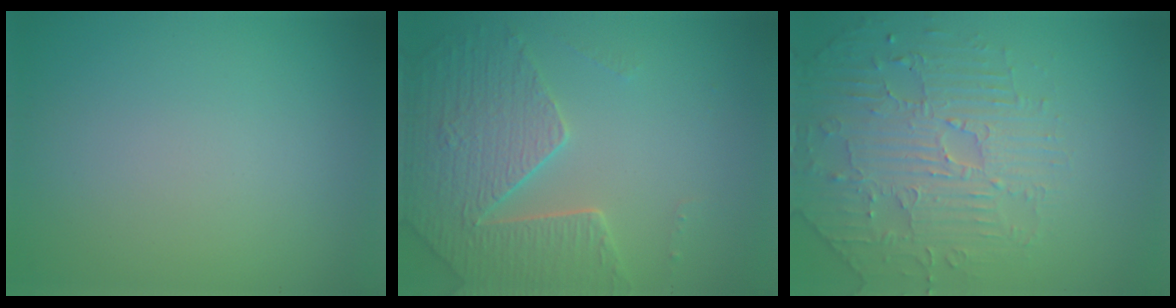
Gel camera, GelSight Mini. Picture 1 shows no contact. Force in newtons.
{"total": 5.1, "press": 4.7, "slide": 2.1}
{"total": 4.2, "press": 4.1, "slide": 0.9}